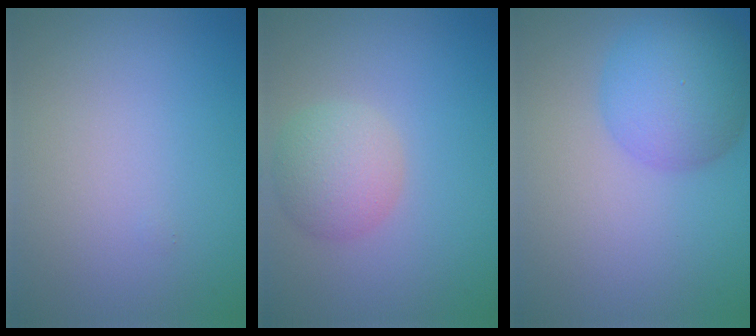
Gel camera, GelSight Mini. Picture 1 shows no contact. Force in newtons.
{"total": 3.7, "press": 3.7, "slide": 0.2}
{"total": 6.2, "press": 6.2, "slide": 0.3}